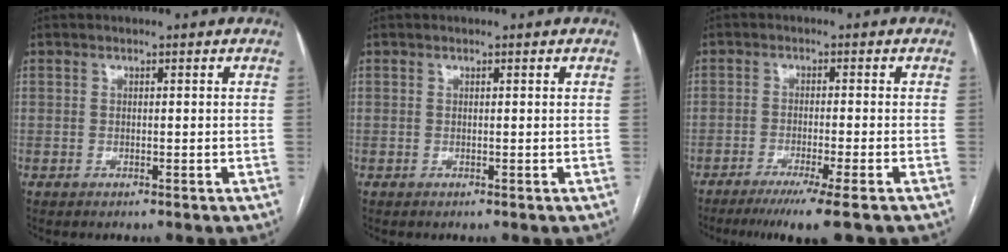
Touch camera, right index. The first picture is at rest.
{"total": 0.0}
{"total": 8.4, "force": [-6.1, -1.1, 5.6], "torque": [-0.076, -0.021, -0.092]}